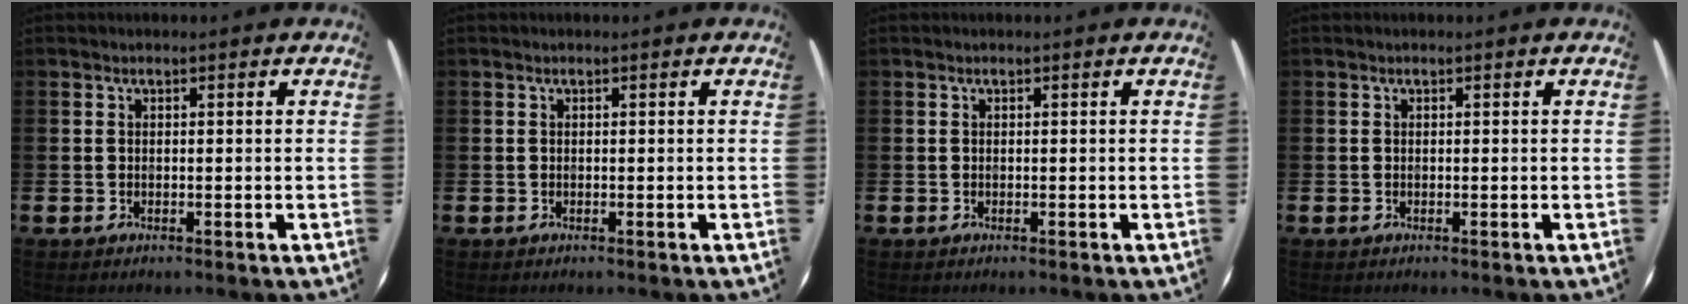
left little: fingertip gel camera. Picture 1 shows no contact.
{"total": 0.0}
{"total": 0.0}
{"total": 0.0}